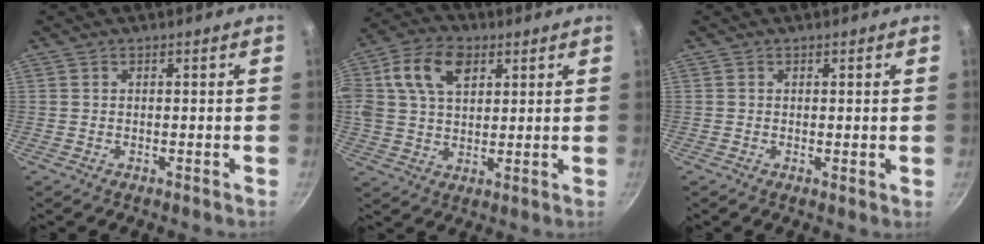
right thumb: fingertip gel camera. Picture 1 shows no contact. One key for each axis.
{"total": 14.6, "fx": 5.1, "fy": 9.6, "fz": 9.7, "tx": -0.179, "ty": 0.013, "tz": 0.083}
{"total": 0.6, "fx": 0.2, "fy": 0.3, "fz": 0.5, "tx": -0.006, "ty": -0.007, "tz": 0.000}